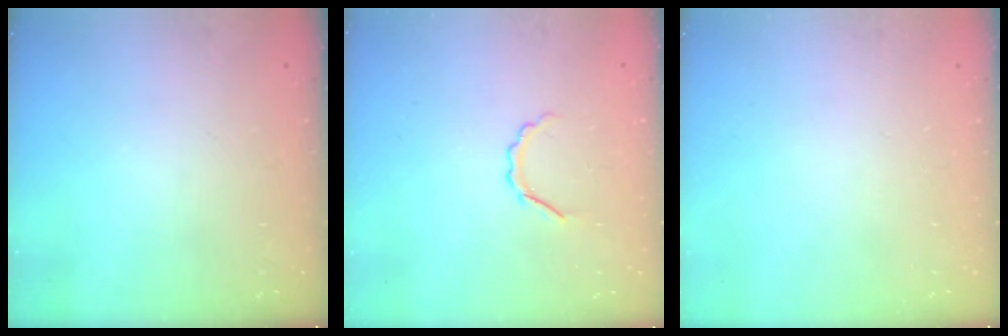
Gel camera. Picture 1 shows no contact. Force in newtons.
{"total": 4.3, "press": 4.0, "slide": 1.4}
{"total": 0.0}